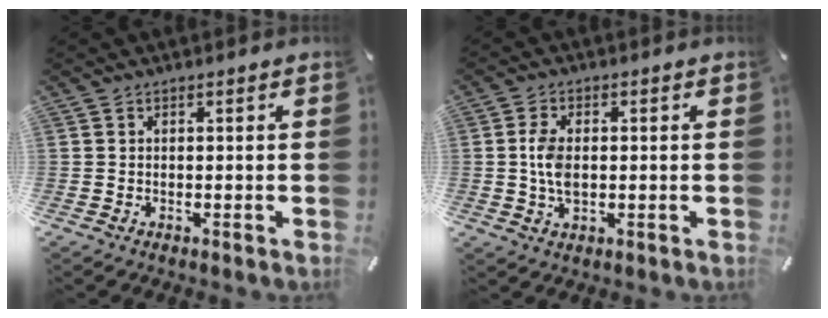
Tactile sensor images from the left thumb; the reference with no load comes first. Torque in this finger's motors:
{"motor_torque": [0.73, 1.69, 0.49, -0.38, 0.06]}